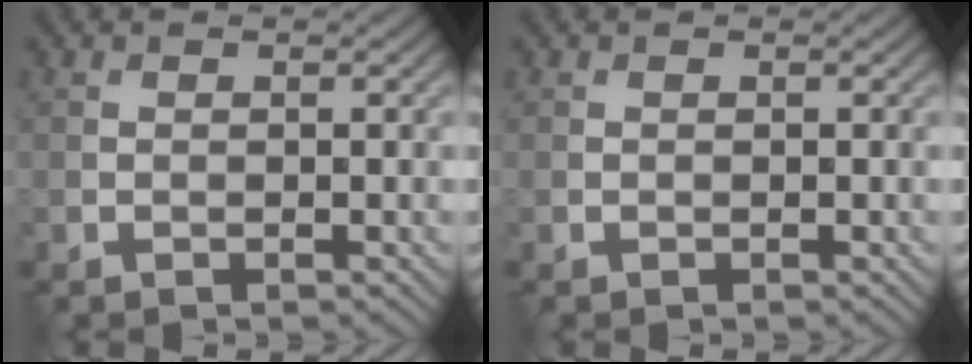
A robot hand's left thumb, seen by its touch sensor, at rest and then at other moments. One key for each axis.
{"total": 0.0}